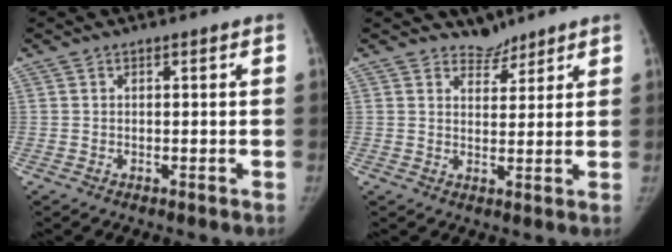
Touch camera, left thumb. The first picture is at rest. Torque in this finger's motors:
{"motor_torque": [0.28, -0.10, 0.33, -0.18, -0.03]}